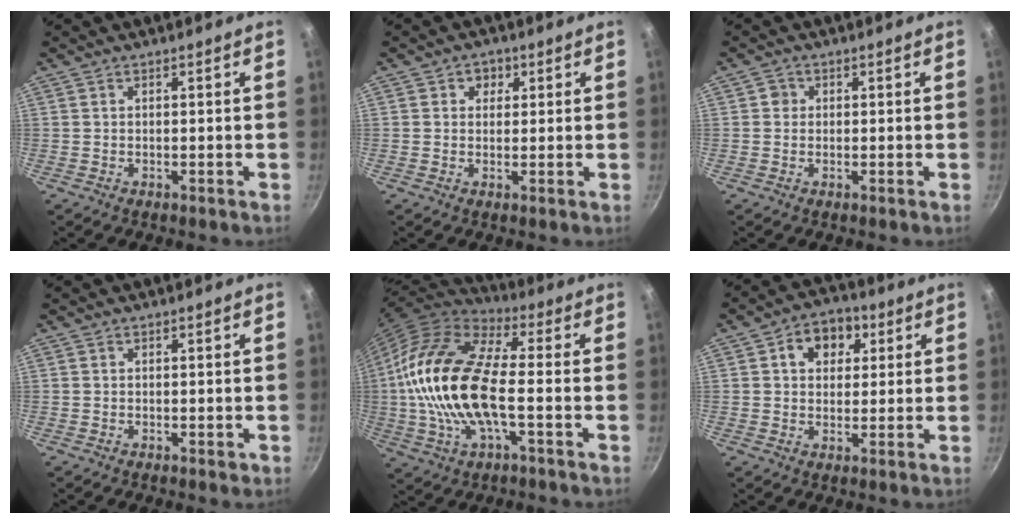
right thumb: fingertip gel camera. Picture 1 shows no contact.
{"total": 2.9, "force": [1.0, 2.6, 0.9], "torque": [0.009, -0.003, 0.011]}
{"total": 1.7, "force": [0.2, 1.7, 0.4], "torque": [0.002, 0.002, -0.002]}
{"total": 0.5, "force": [-0.1, 0.3, 0.4], "torque": [-0.004, 0.001, -0.001]}
{"total": 21.0, "force": [-1.5, 9.2, 18.8], "torque": [-0.369, 0.029, -0.040]}
{"total": 8.6, "force": [2.8, 6.6, 4.7], "torque": [-0.030, 0.002, 0.030]}